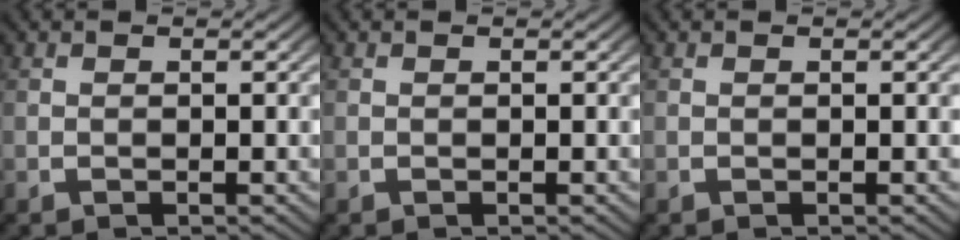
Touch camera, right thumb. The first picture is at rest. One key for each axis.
{"total": 0.0}
{"total": 0.0}